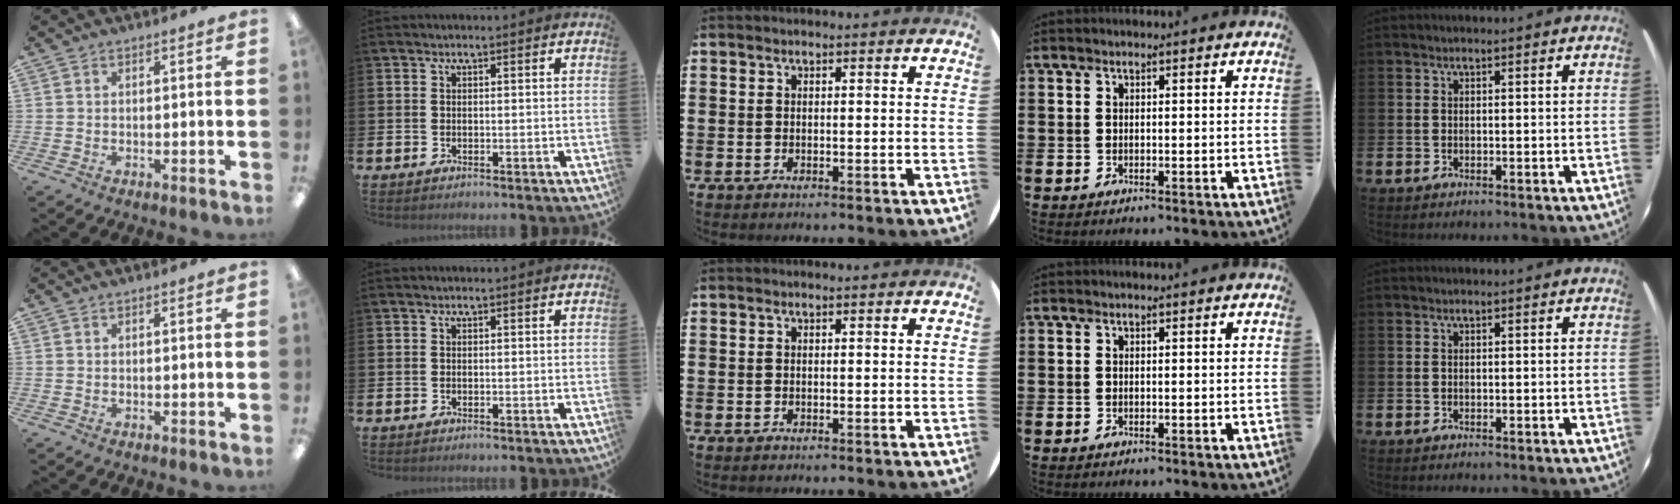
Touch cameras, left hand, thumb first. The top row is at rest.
{}